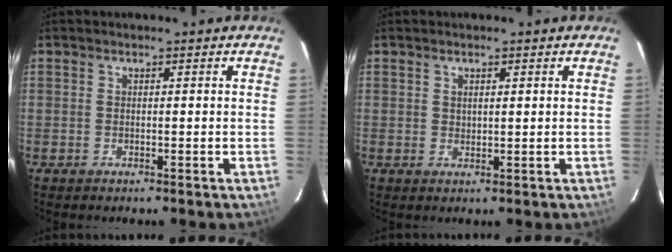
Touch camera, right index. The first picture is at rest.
{"total": 1.2, "force": [0.7, 0.7, 0.7], "torque": [-0.011, 0.001, 0.014]}